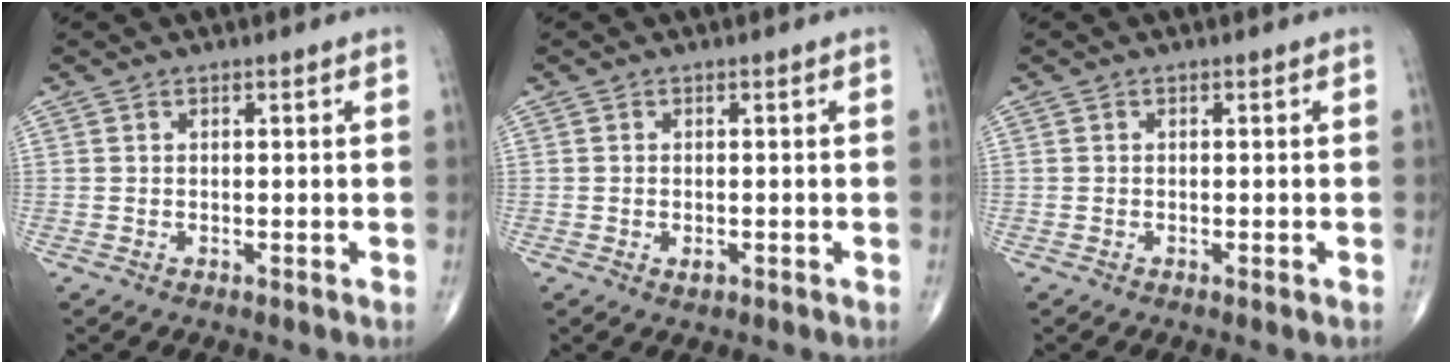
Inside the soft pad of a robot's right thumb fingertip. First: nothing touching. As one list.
[{"total": 1.3, "force": [-0.5, 0.7, 0.9], "torque": [-0.015, 0.000, -0.006]}, {"total": 0.6, "force": [-0.3, 0.1, 0.5], "torque": [-0.011, -0.001, -0.005]}]